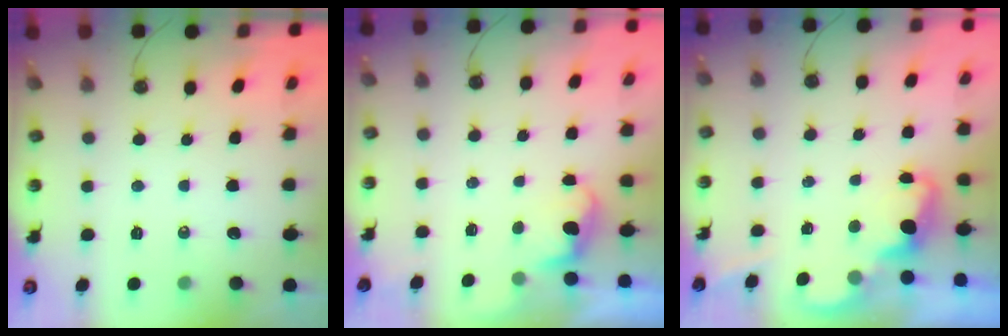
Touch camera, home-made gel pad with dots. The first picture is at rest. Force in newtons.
{"total": 1.2, "press": 0.9, "slide": 0.7}
{"total": 2.2, "press": 2.1, "slide": 0.5}